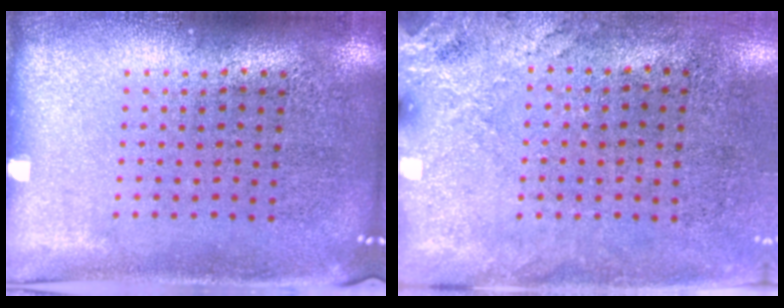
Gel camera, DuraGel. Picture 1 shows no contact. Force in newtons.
{"total": 2.5, "press": 2.0, "slide": 1.5}